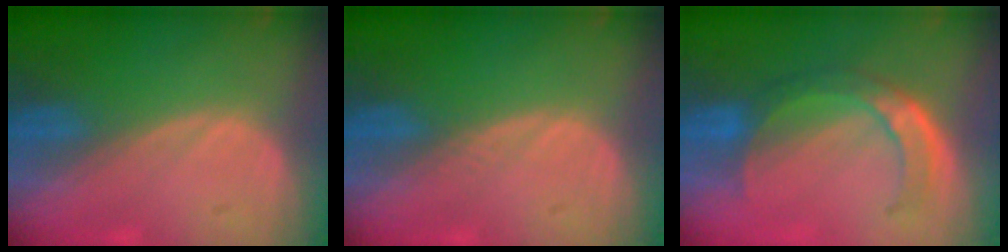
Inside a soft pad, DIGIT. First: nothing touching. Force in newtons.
{"total": 0.6, "press": 0.6, "slide": 0.0}
{"total": 7.0, "press": 6.3, "slide": 3.1}